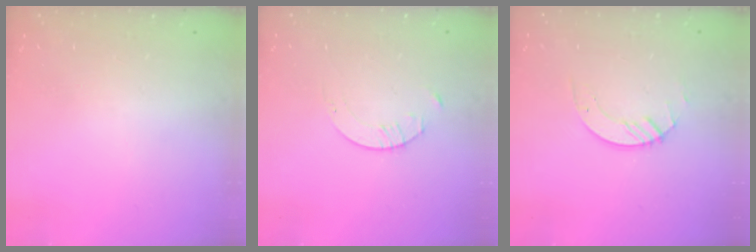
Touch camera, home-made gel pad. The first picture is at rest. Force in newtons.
{"total": 1.6, "press": 1.6, "slide": 0.2}
{"total": 3.7, "press": 3.7, "slide": 0.4}